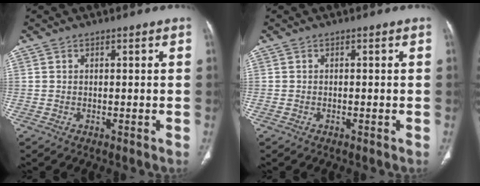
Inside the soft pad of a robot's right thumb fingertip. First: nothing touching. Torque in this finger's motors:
{"motor_torque": [-0.07, 0.75, -0.47, 0.18, 0.07]}